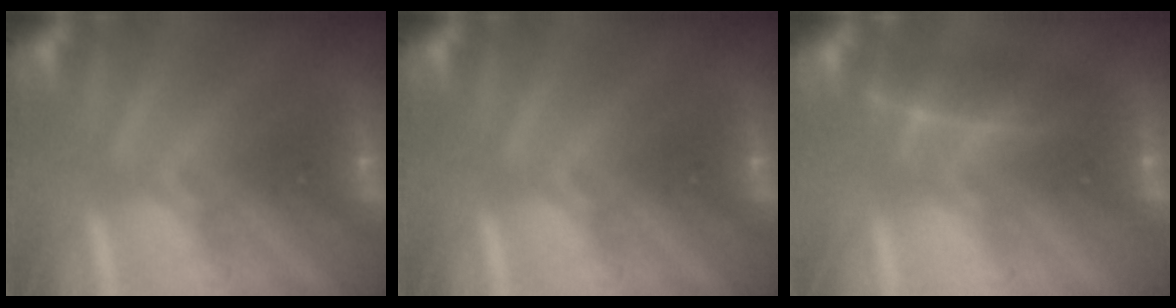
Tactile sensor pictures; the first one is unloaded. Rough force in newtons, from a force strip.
{"total": 0.0}
{"total": 1.9}